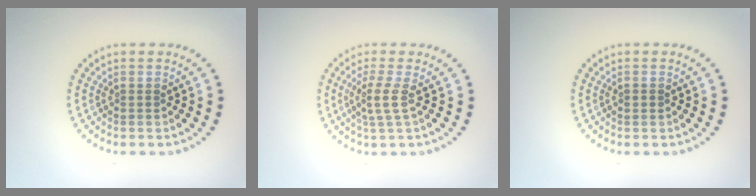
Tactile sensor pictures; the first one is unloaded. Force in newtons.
{"total": 2.1, "press": 1.6, "slide": 1.4}
{"total": 0.9, "press": 0.9, "slide": 0.1}